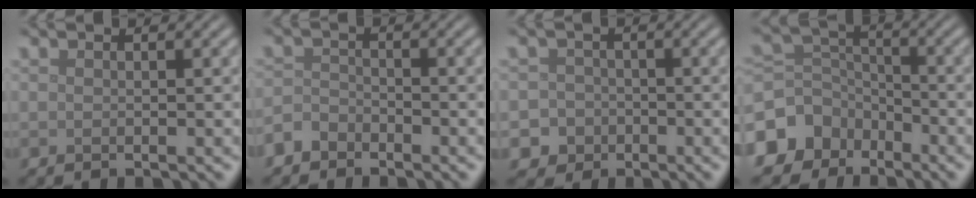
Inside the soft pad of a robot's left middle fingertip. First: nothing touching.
{"total": 2.1, "force": [-1.7, 1.2, 0.3], "torque": [-0.005, 0.006, -0.041]}
{"total": 4.1, "force": [-2.0, 3.6, 0.4], "torque": [0.021, -0.004, -0.045]}
{"total": 8.4, "force": [-5.5, 6.0, 2.0], "torque": [-0.054, 0.000, -0.108]}